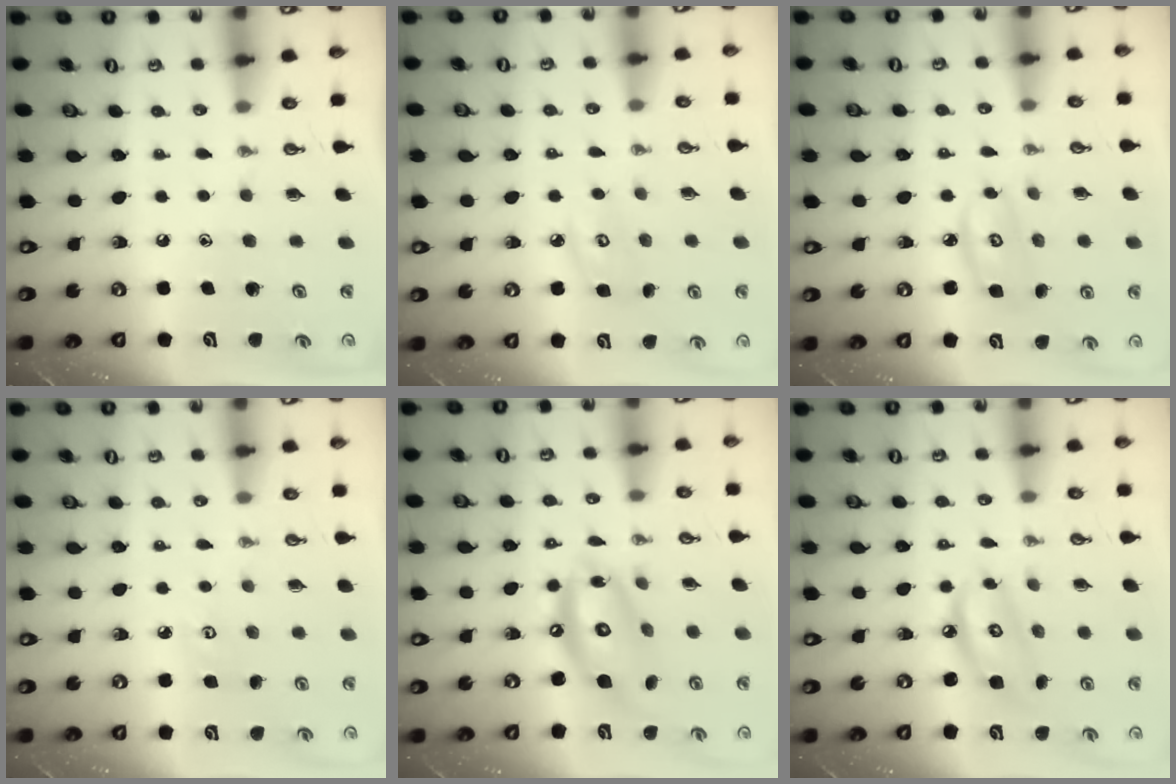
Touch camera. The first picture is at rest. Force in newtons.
{"total": 6.1, "press": 6.1, "slide": 0.5}
{"total": 4.4, "press": 4.4, "slide": 0.3}
{"total": 4.4, "press": 4.4, "slide": 0.4}
{"total": 14.2, "press": 14.1, "slide": 1.2}
{"total": 7.8, "press": 7.7, "slide": 0.7}